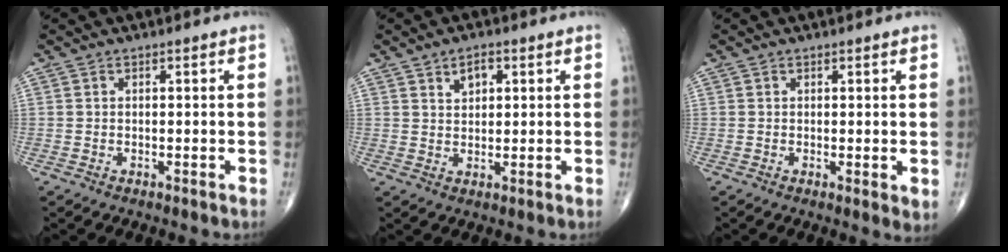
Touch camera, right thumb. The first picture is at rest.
{"total": 3.7, "force": [1.8, 2.2, 2.3], "torque": [-0.025, -0.007, 0.030]}
{"total": 2.1, "force": [0.3, 0.8, 1.9], "torque": [-0.030, -0.010, 0.003]}